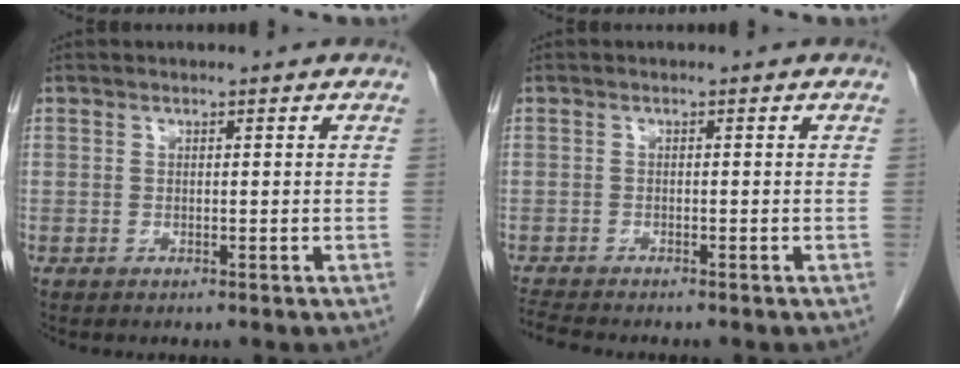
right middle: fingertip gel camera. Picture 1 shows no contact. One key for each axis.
{"total": 3.2, "fx": -3.1, "fy": 0.0, "fz": 1.0, "tx": -0.021, "ty": -0.014, "tz": -0.053}